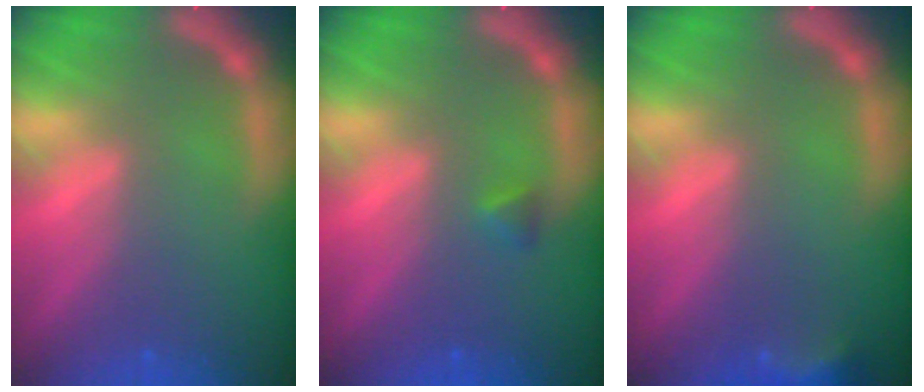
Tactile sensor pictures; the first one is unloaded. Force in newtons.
{"total": 0.9}
{"total": 3.0}